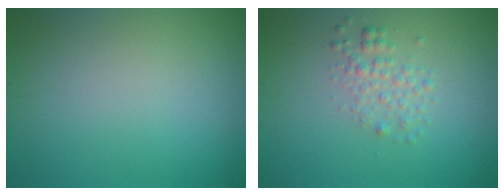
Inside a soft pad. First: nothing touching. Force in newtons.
{"total": 1.9, "press": 1.9, "slide": 0.1}